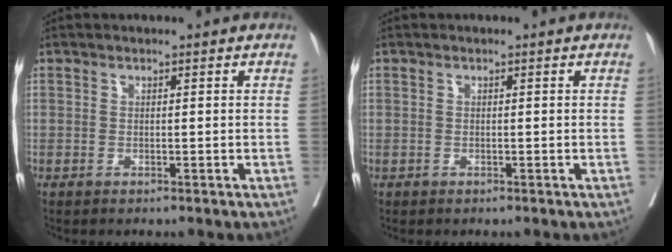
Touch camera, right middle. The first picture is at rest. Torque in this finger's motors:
{"motor_torque": [0.05, 0.05, 0.04, -0.01]}